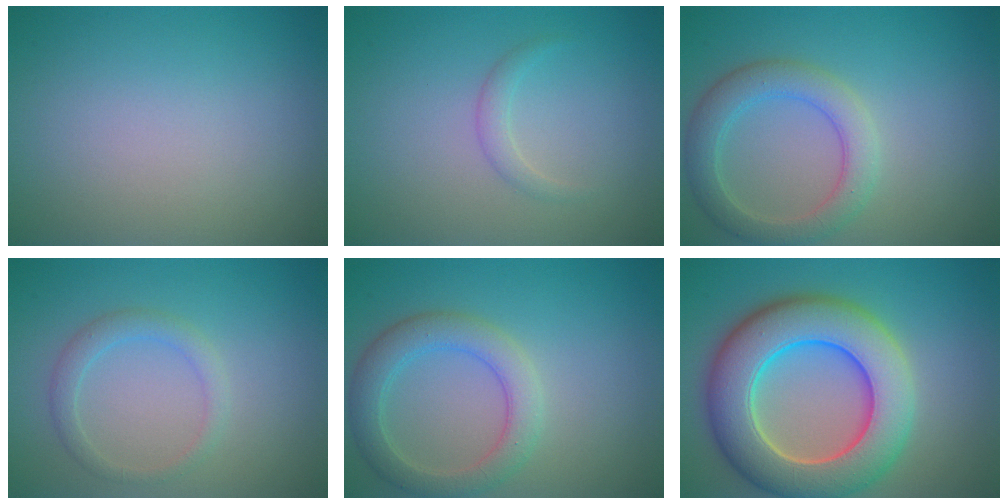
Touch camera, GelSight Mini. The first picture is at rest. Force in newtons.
{"total": 1.2, "press": 1.2, "slide": 0.1}
{"total": 4.0, "press": 3.9, "slide": 0.4}
{"total": 1.9, "press": 1.9, "slide": 0.1}
{"total": 4.0, "press": 3.9, "slide": 0.4}
{"total": 10.6, "press": 10.6, "slide": 0.6}